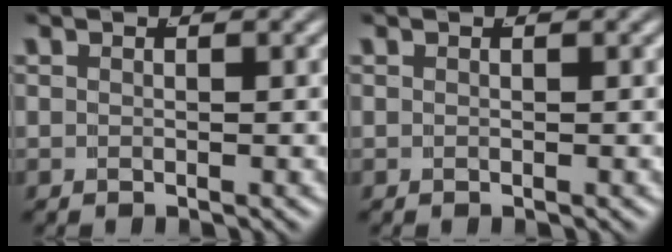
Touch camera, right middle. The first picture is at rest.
{"total": 0.0}